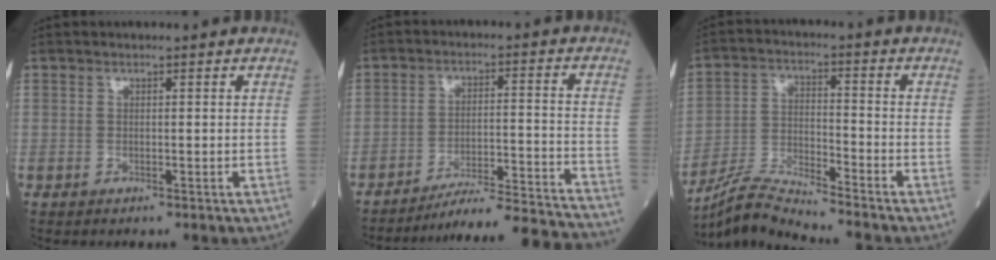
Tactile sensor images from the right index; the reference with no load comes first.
{"total": 19.0, "force": [-18.3, -1.9, 4.8], "torque": [-0.051, -0.014, -0.259]}
{"total": 8.4, "force": [-8.0, -1.6, 1.6], "torque": [-0.040, -0.013, -0.153]}